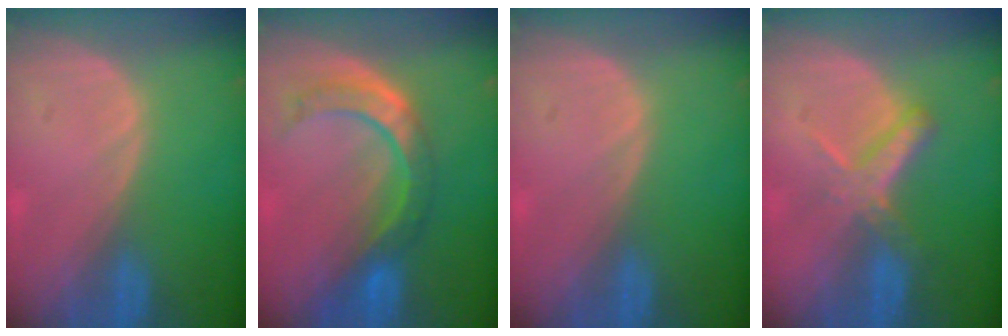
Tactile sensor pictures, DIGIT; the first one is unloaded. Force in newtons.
{"total": 7.8, "press": 7.2, "slide": 3.0}
{"total": 0.0}
{"total": 5.5, "press": 4.9, "slide": 2.5}